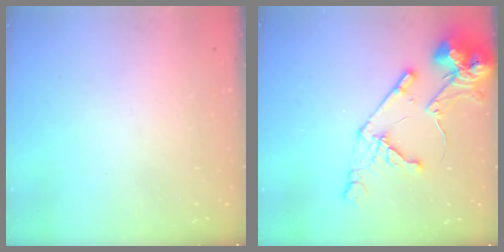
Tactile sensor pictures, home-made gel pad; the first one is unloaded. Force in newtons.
{"total": 14.5, "press": 14.4, "slide": 1.8}